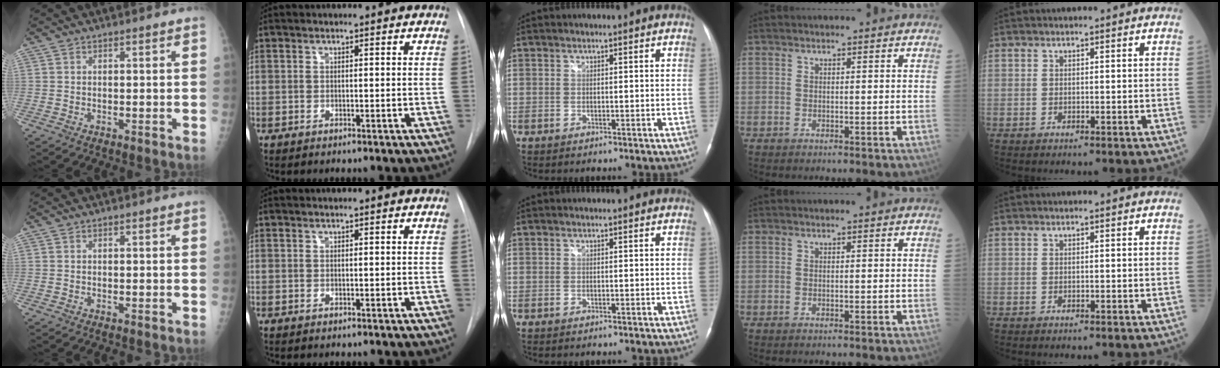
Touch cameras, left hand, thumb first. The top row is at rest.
{}